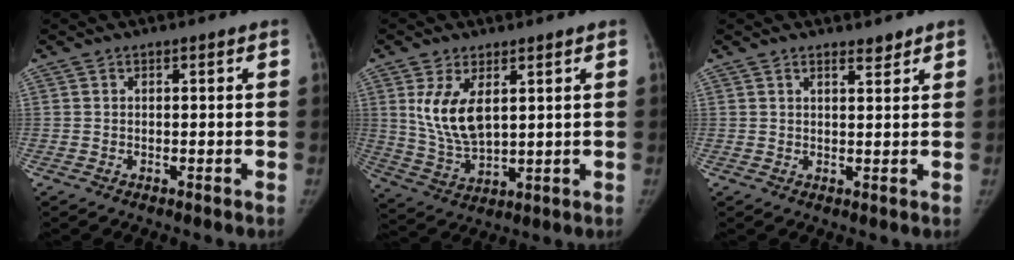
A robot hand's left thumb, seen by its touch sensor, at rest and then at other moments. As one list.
[{"total": 9.9, "force": [3.2, 5.0, 7.9], "torque": [-0.147, -0.019, 0.075]}, {"total": 2.0, "force": [1.8, 0.6, 0.8], "torque": [-0.005, -0.014, 0.027]}]